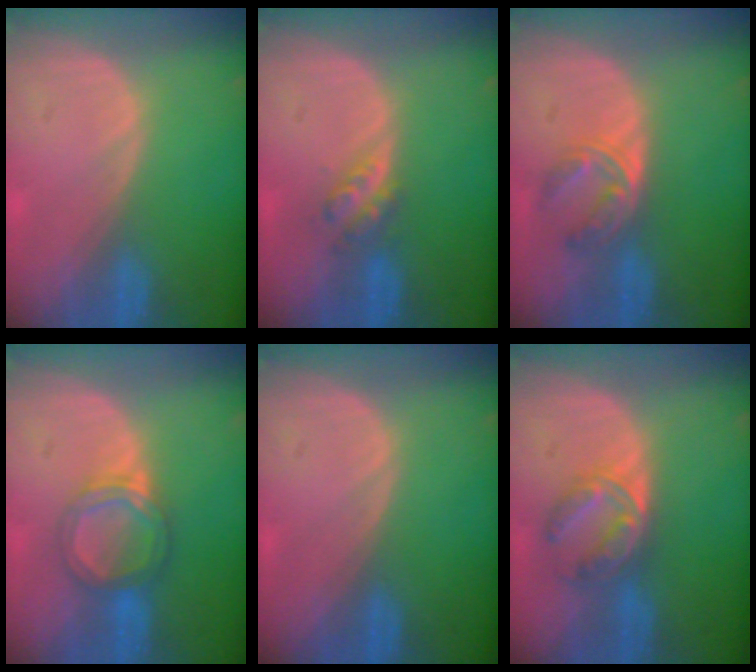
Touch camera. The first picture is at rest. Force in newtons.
{"total": 3.7, "press": 3.1, "slide": 1.9}
{"total": 5.7, "press": 4.7, "slide": 3.3}
{"total": 5.3, "press": 5.0, "slide": 1.8}
{"total": 0.0}
{"total": 6.3, "press": 5.7, "slide": 2.7}